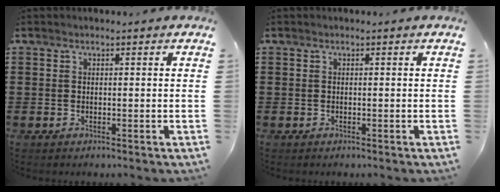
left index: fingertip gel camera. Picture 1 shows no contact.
{"total": 0.0}